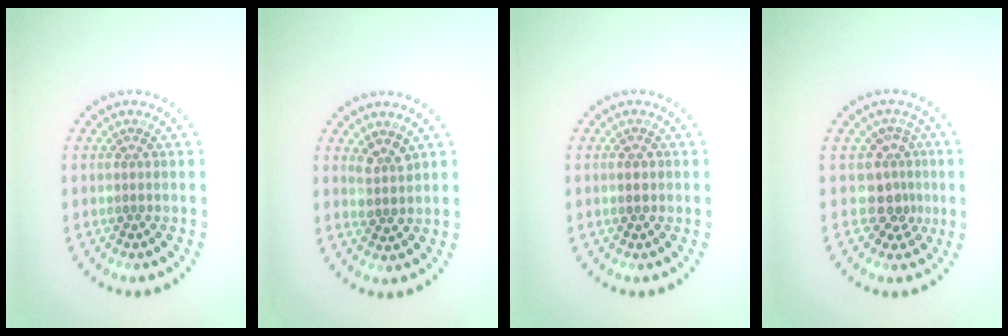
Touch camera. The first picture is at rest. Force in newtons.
{"total": 1.4, "press": 1.2, "slide": 0.6}
{"total": 1.5, "press": 1.5, "slide": 0.1}
{"total": 2.8, "press": 2.1, "slide": 1.9}